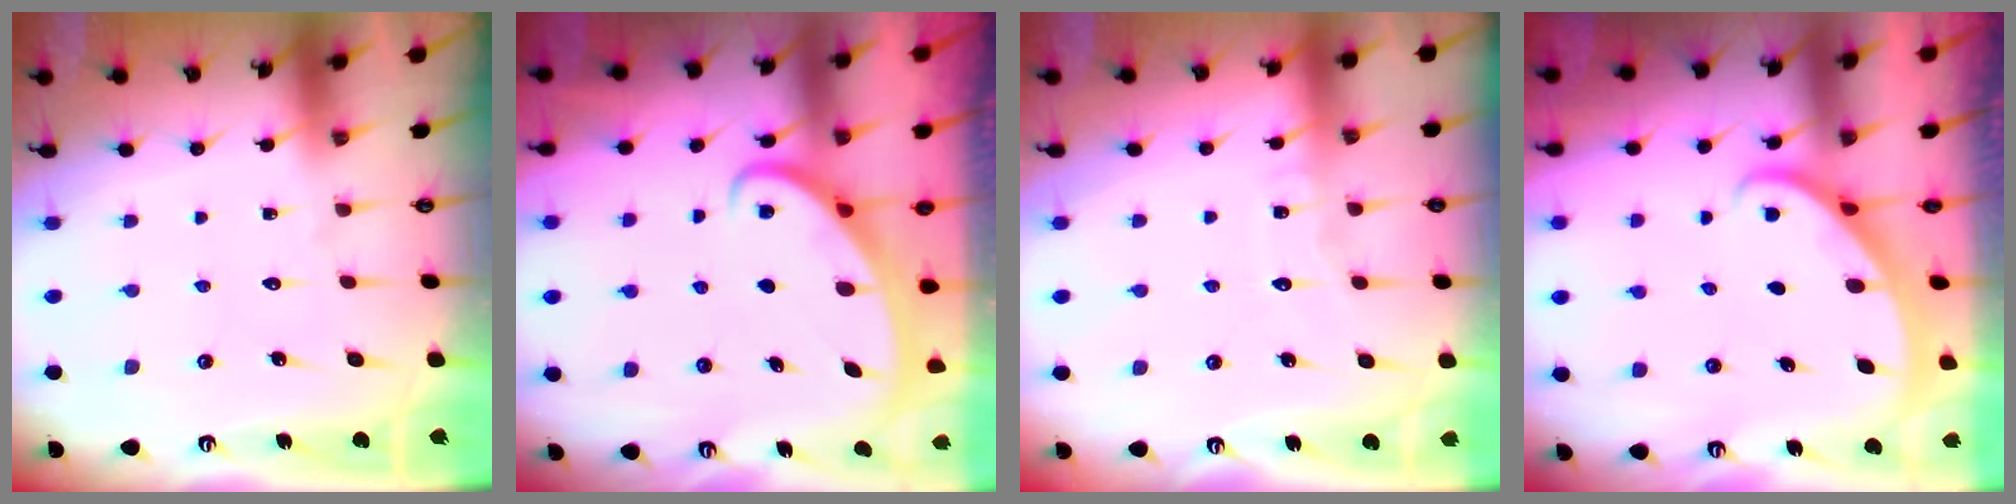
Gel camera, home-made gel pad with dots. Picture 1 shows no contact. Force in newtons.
{"total": 2.4, "press": 2.4, "slide": 0.4}
{"total": 4.6, "press": 4.5, "slide": 0.4}
{"total": 2.3, "press": 2.3, "slide": 0.1}